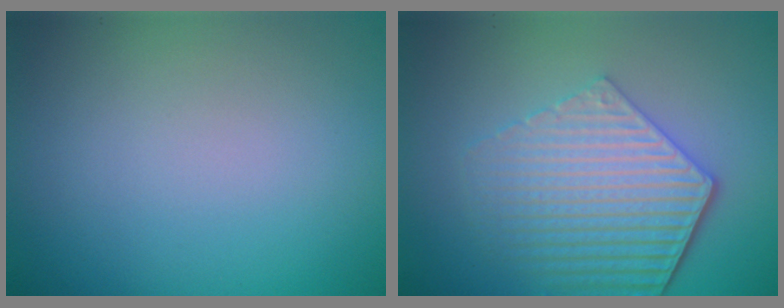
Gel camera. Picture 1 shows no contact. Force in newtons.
{"total": 5.8, "press": 4.3, "slide": 3.9}